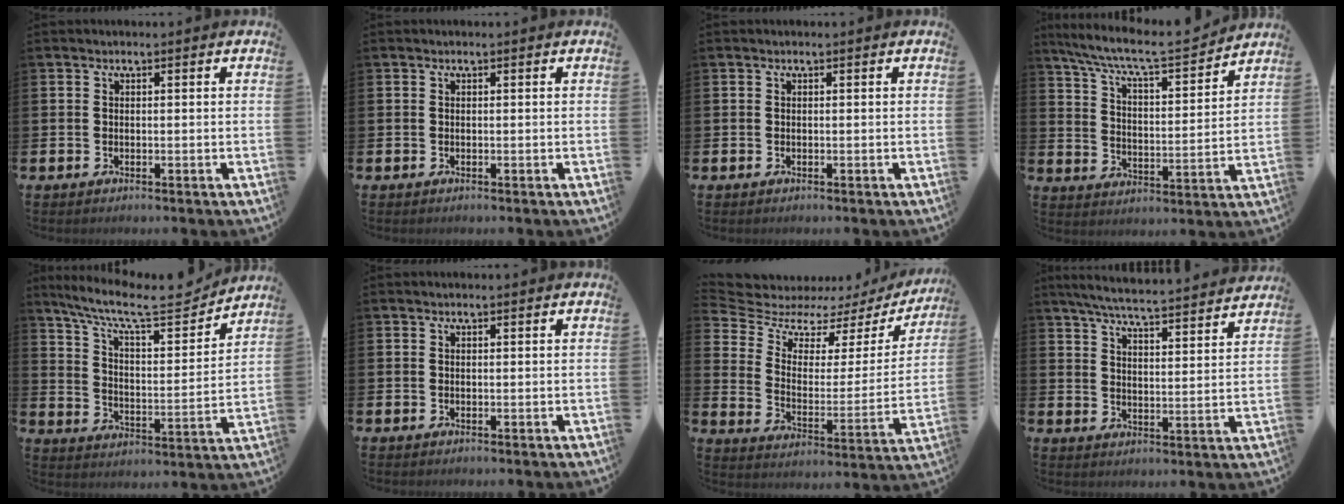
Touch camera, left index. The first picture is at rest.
{"total": 0.0}
{"total": 0.0}
{"total": 8.2, "force": [7.6, 0.9, 3.0], "torque": [-0.088, -0.055, 0.126]}
{"total": 10.2, "force": [8.9, 2.3, 4.6], "torque": [-0.115, -0.057, 0.147]}
{"total": 0.0}
{"total": 5.8, "force": [4.8, 3.0, 1.4], "torque": [-0.063, -0.039, 0.079]}
{"total": 6.2, "force": [5.9, 0.0, 1.9], "torque": [-0.051, -0.048, 0.099]}